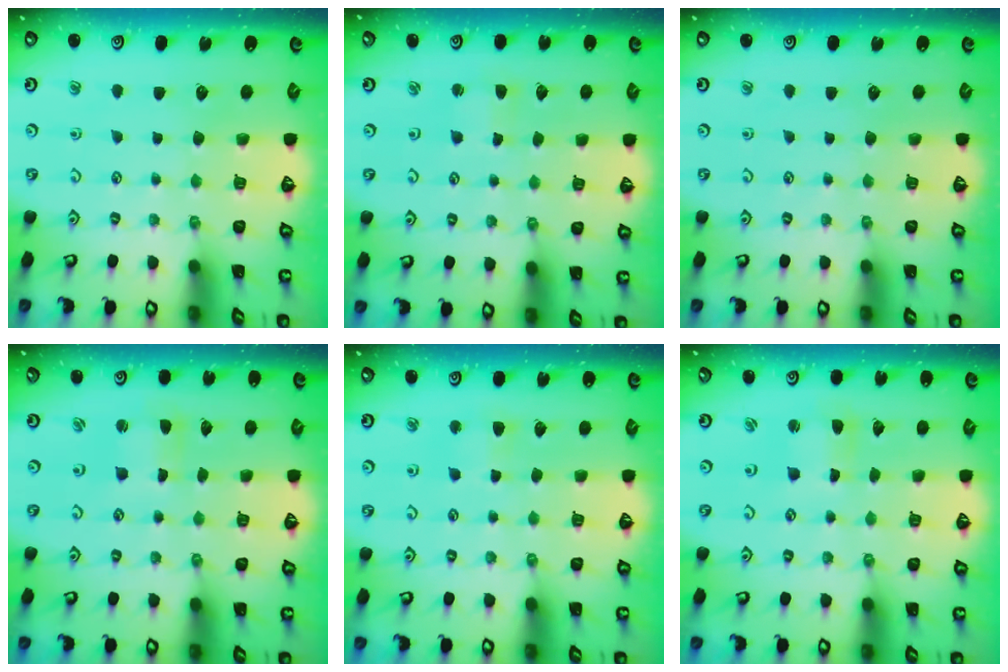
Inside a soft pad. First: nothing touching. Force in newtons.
{"total": 2.7, "press": 2.7, "slide": 0.2}
{"total": 0.0}
{"total": 2.2, "press": 2.2, "slide": 0.3}
{"total": 2.6, "press": 2.6, "slide": 0.5}
{"total": 2.7, "press": 2.7, "slide": 0.4}